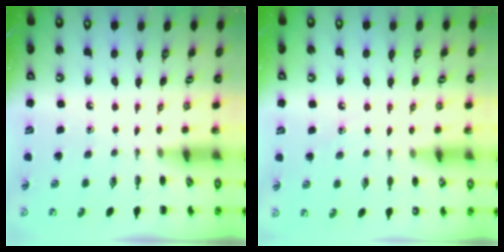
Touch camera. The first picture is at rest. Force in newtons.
{"total": 6.6, "press": 6.5, "slide": 1.2}